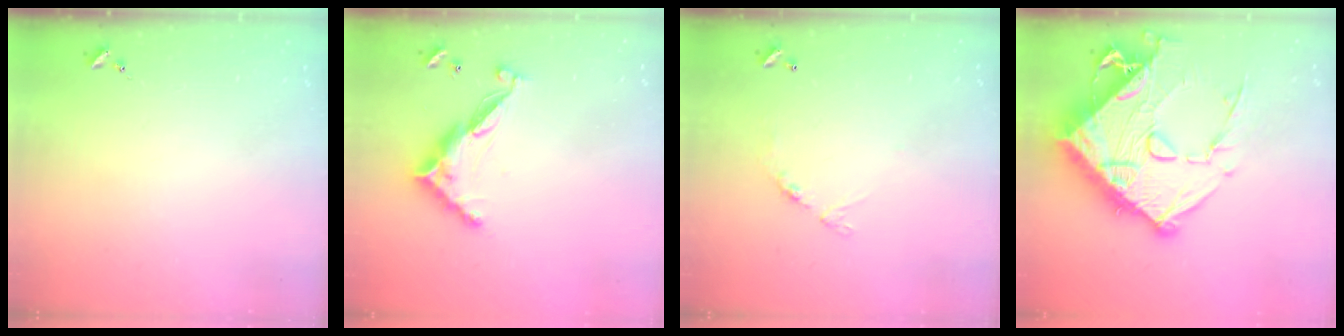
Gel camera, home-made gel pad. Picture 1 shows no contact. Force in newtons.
{"total": 11.3, "press": 11.3, "slide": 0.3}
{"total": 5.9, "press": 5.9, "slide": 0.4}
{"total": 25.7, "press": 25.6, "slide": 2.6}